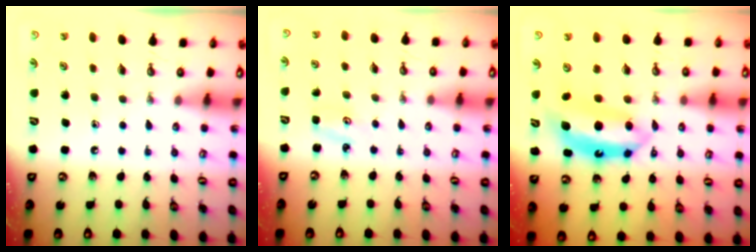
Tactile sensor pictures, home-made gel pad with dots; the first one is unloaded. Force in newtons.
{"total": 2.6, "press": 2.6, "slide": 0.3}
{"total": 7.1, "press": 7.1, "slide": 0.5}